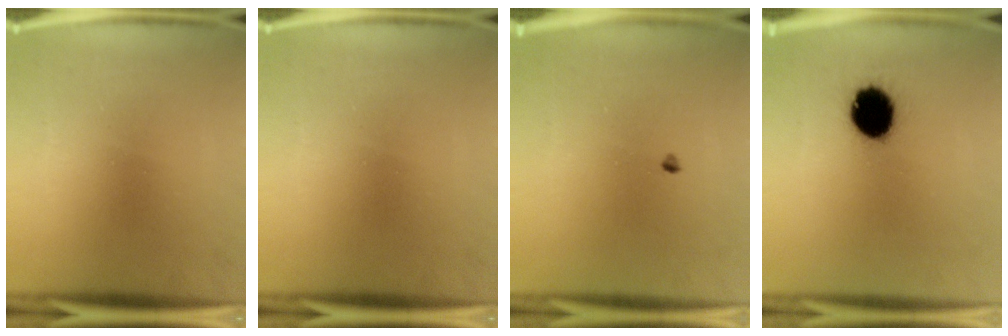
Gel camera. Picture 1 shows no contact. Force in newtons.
{"total": 0.0}
{"total": 0.7}
{"total": 12.2}